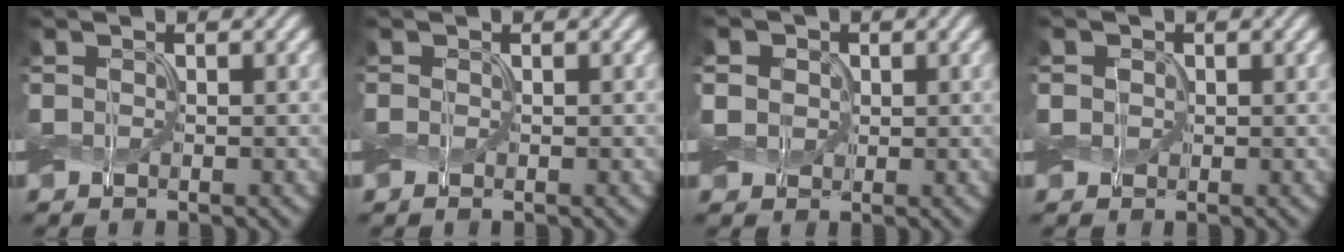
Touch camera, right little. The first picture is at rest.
{"total": 0.0}
{"total": 4.8, "force": [1.5, 4.0, 2.3], "torque": [-0.065, 0.018, 0.007]}
{"total": 1.4, "force": [0.2, 1.2, 0.6], "torque": [-0.014, 0.003, -0.004]}